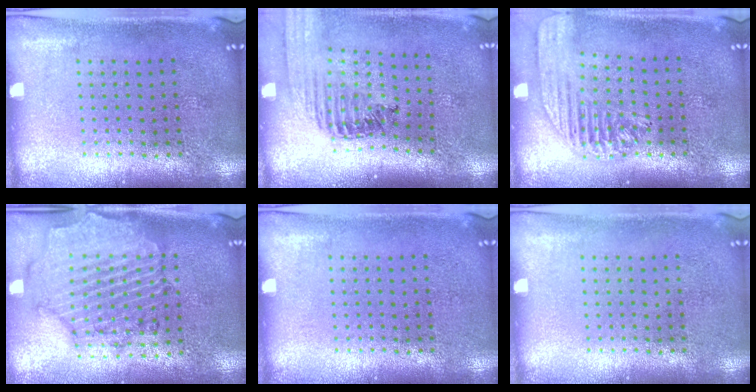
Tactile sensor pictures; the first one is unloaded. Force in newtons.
{"total": 1.3, "press": 1.3, "slide": 0.1}
{"total": 1.7, "press": 1.5, "slide": 0.7}
{"total": 1.7, "press": 1.7, "slide": 0.3}
{"total": 0.0}
{"total": 0.0}